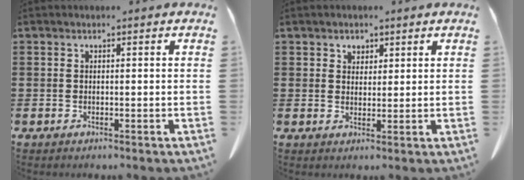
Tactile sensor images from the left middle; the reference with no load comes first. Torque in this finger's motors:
{"motor_torque": [0.29, 0.20, 0.00, 0.01]}